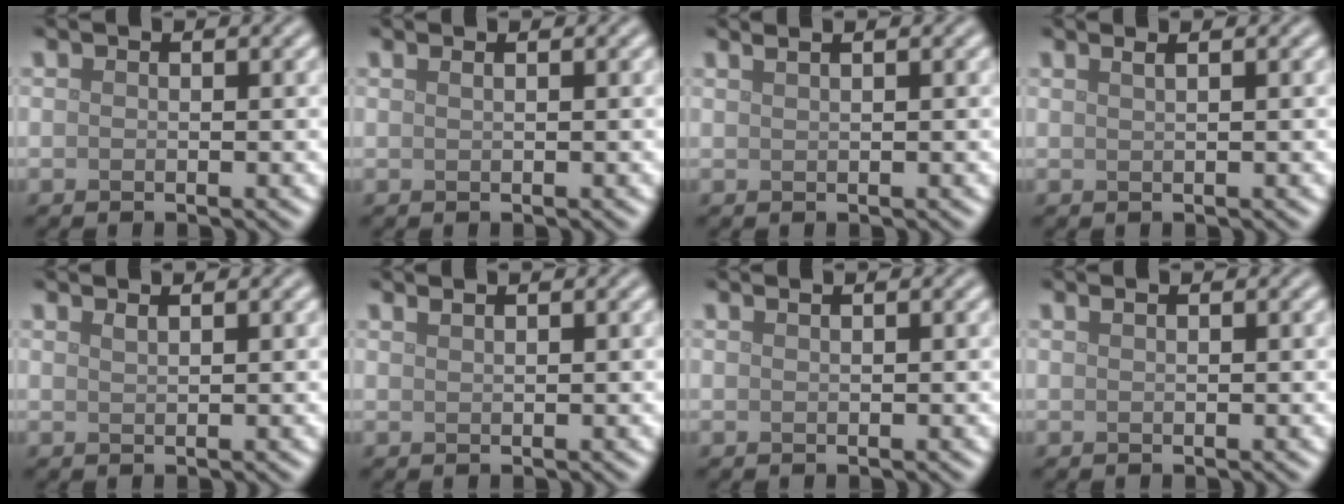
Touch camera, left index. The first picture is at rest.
{"total": 1.2, "force": [0.7, 0.6, 0.8], "torque": [-0.002, -0.004, 0.000]}
{"total": 2.6, "force": [1.7, 1.2, 1.5], "torque": [-0.001, 0.012, -0.004]}
{"total": 2.2, "force": [1.3, 1.1, 1.4], "torque": [0.002, 0.004, -0.009]}
{"total": 0.9, "force": [0.7, 0.3, 0.5], "torque": [-0.001, 0.000, 0.010]}
{"total": 1.0, "force": [0.8, 0.4, 0.5], "torque": [-0.003, 0.000, 0.007]}
{"total": 0.9, "force": [0.6, 0.3, 0.5], "torque": [-0.006, -0.001, 0.004]}
{"total": 0.7, "force": [0.5, 0.3, 0.4], "torque": [-0.005, 0.001, 0.006]}